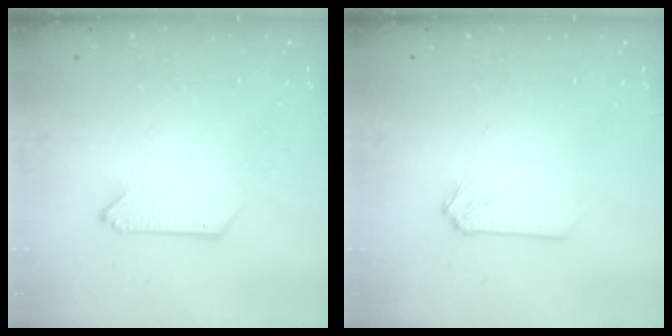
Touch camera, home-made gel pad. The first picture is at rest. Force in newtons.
{"total": 0.0}